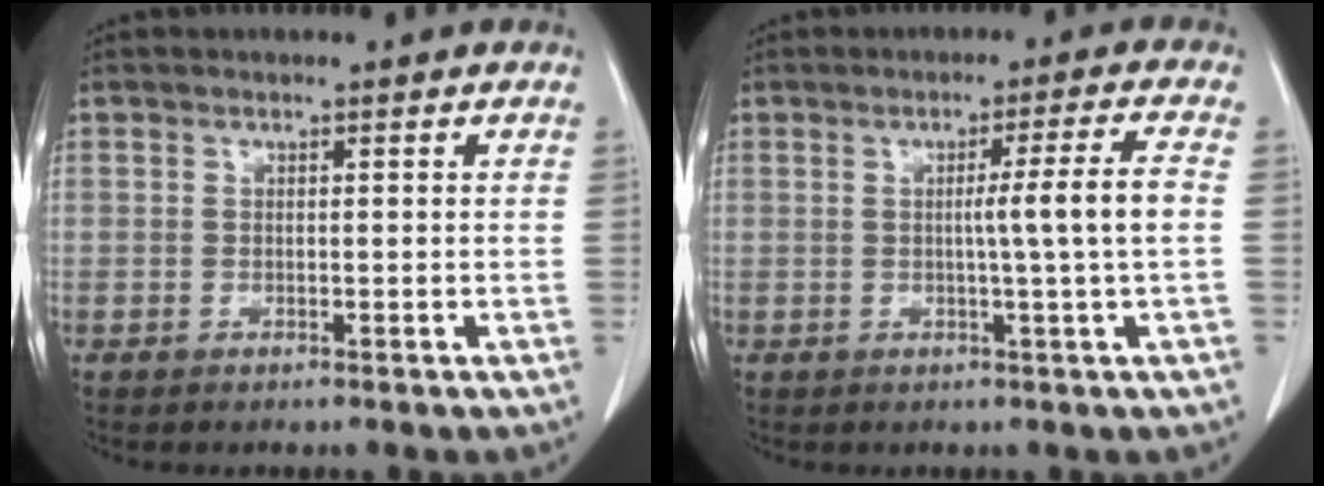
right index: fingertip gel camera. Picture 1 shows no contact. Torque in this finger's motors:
{"motor_torque": [0.63, -0.17, 0.32, 0.10]}